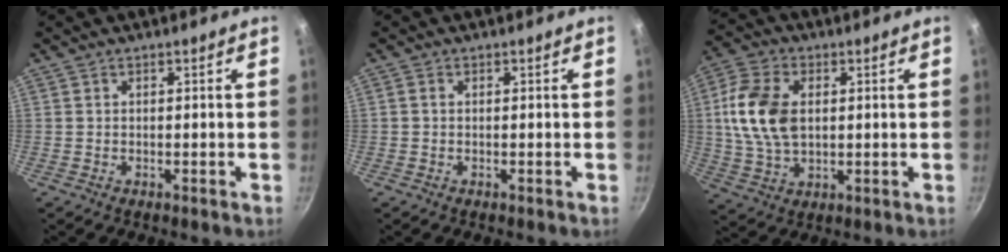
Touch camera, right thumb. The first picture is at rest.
{"total": 0.8, "force": [0.0, 0.6, 0.5], "torque": [-0.008, 0.005, 0.000]}
{"total": 13.1, "force": [1.6, 8.5, 9.9], "torque": [-0.184, 0.003, 0.028]}